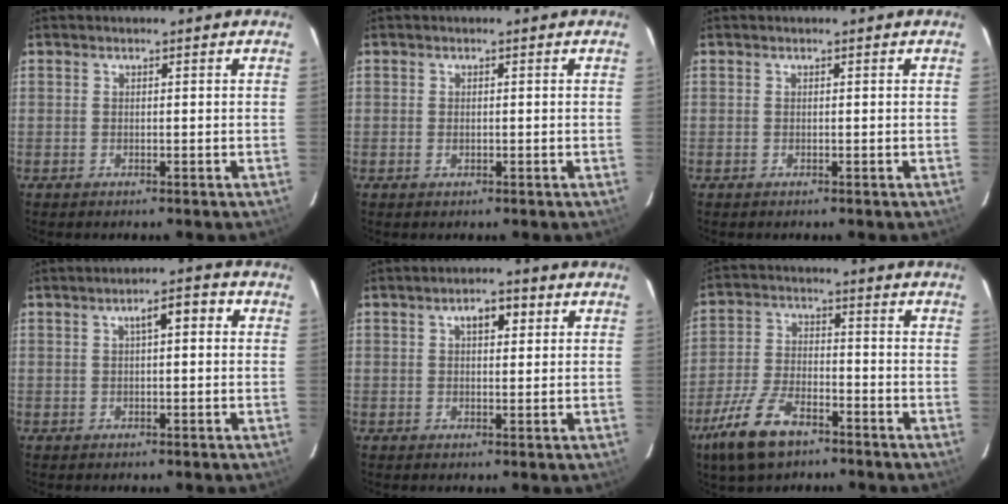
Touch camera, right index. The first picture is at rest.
{"total": 0.9, "force": [-0.1, 0.7, 0.6], "torque": [-0.010, 0.001, -0.001]}
{"total": 0.0}
{"total": 4.2, "force": [0.8, 1.3, 3.9], "torque": [-0.061, 0.019, 0.015]}
{"total": 3.9, "force": [1.3, 2.0, 3.1], "torque": [-0.042, 0.017, 0.022]}
{"total": 11.8, "force": [-7.9, 5.0, 7.2], "torque": [-0.167, -0.009, -0.148]}